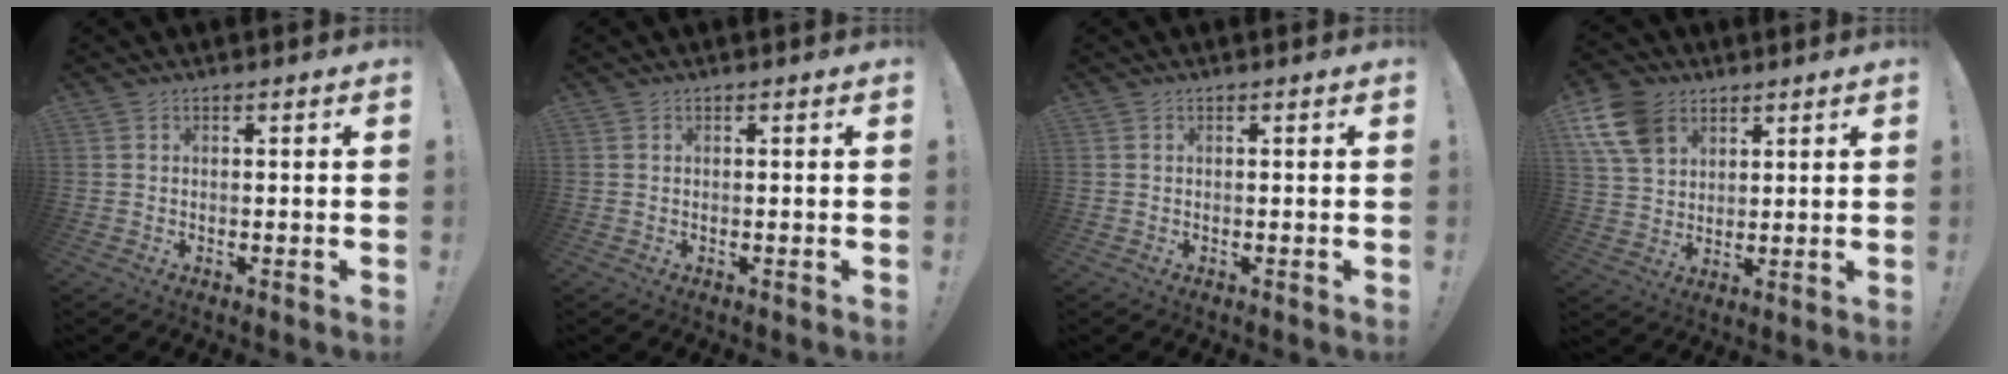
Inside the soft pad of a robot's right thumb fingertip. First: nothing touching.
{"total": 0.0}
{"total": 0.0}
{"total": 12.5, "force": [6.6, 8.7, 6.1], "torque": [-0.111, -0.024, 0.132]}